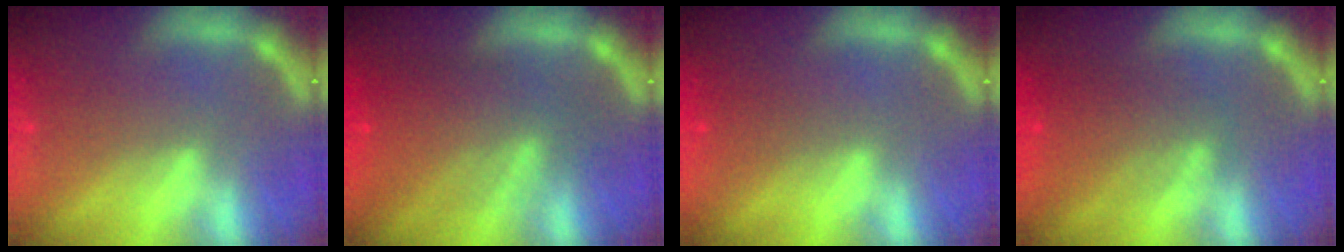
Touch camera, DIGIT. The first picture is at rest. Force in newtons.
{"total": 7.5}
{"total": 0.9}
{"total": 4.5}